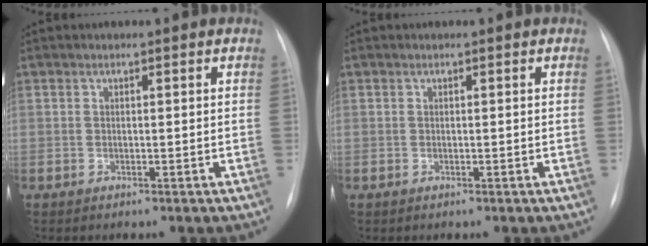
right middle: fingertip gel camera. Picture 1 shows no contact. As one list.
[{"total": 0.0}]